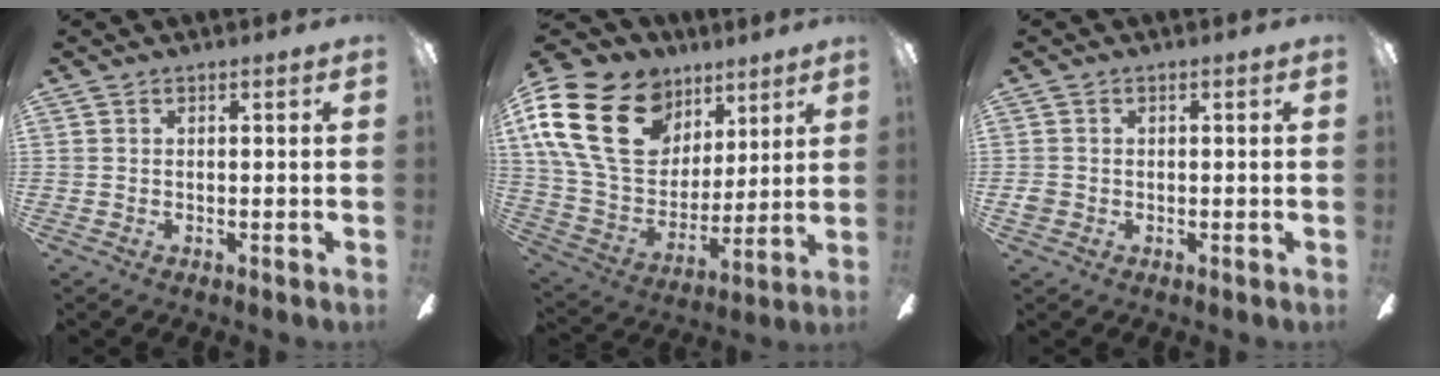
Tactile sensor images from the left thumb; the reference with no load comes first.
{"total": 25.2, "force": [11.2, 17.3, 14.4], "torque": [-0.301, -0.037, 0.216]}
{"total": 1.9, "force": [-0.4, 1.7, 0.6], "torque": [-0.010, 0.004, -0.009]}